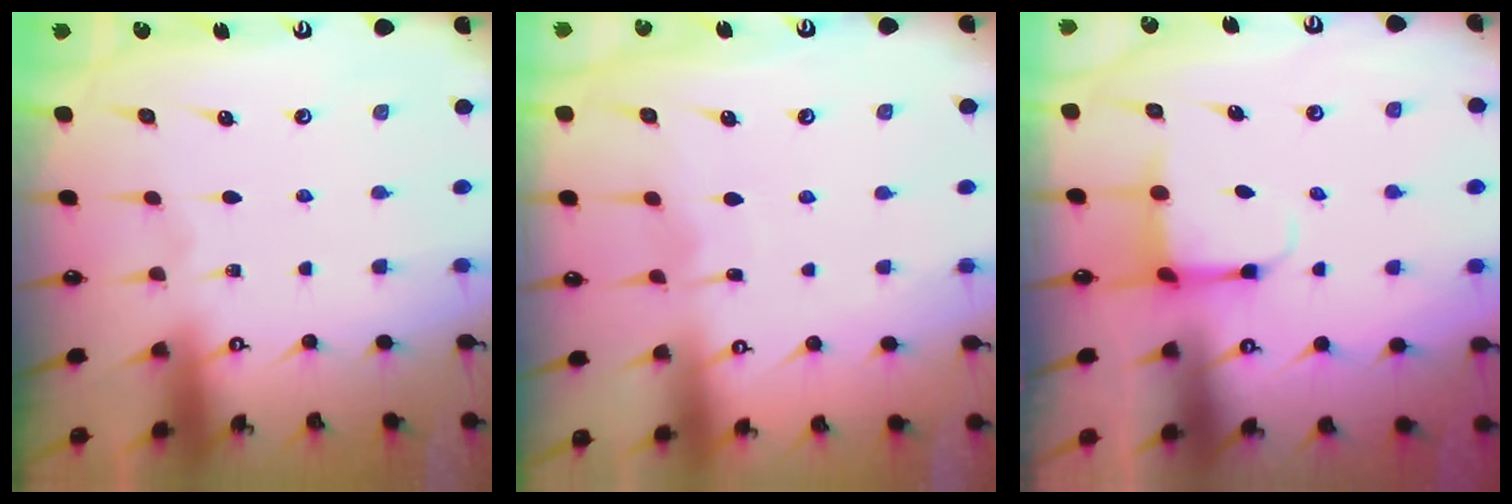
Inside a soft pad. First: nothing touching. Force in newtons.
{"total": 5.1, "press": 5.1, "slide": 0.6}
{"total": 3.9, "press": 3.7, "slide": 1.3}